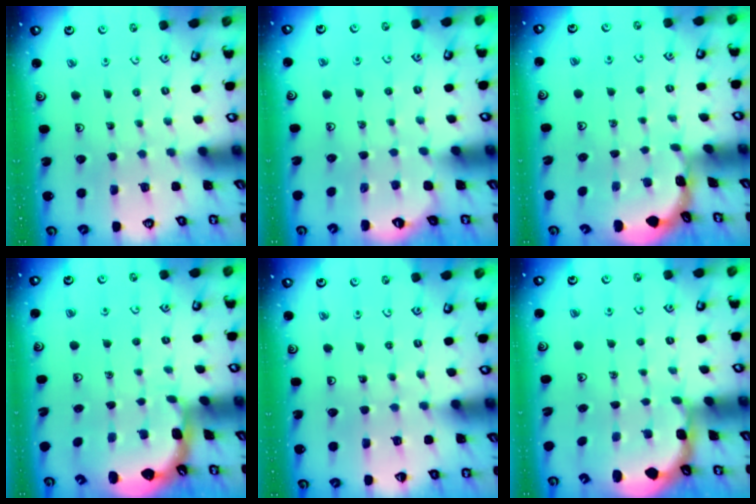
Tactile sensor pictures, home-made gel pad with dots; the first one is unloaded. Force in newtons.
{"total": 2.6, "press": 1.9, "slide": 1.9}
{"total": 1.2, "press": 1.2, "slide": 0.1}
{"total": 2.3, "press": 1.7, "slide": 1.6}
{"total": 2.6, "press": 2.6, "slide": 0.2}
{"total": 2.2, "press": 1.9, "slide": 1.1}